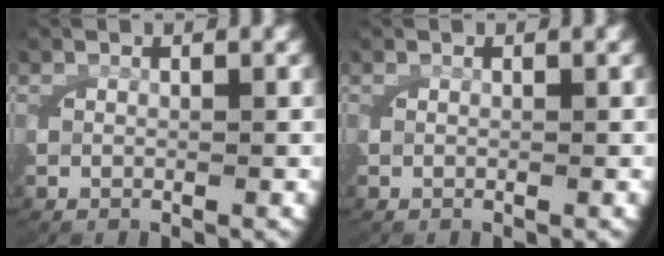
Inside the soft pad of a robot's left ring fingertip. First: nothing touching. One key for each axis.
{"total": 0.0}